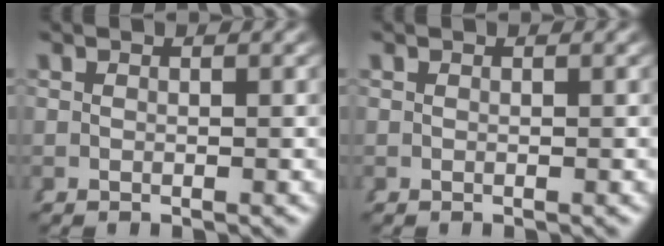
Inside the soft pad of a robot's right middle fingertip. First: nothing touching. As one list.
[{"total": 0.0}]